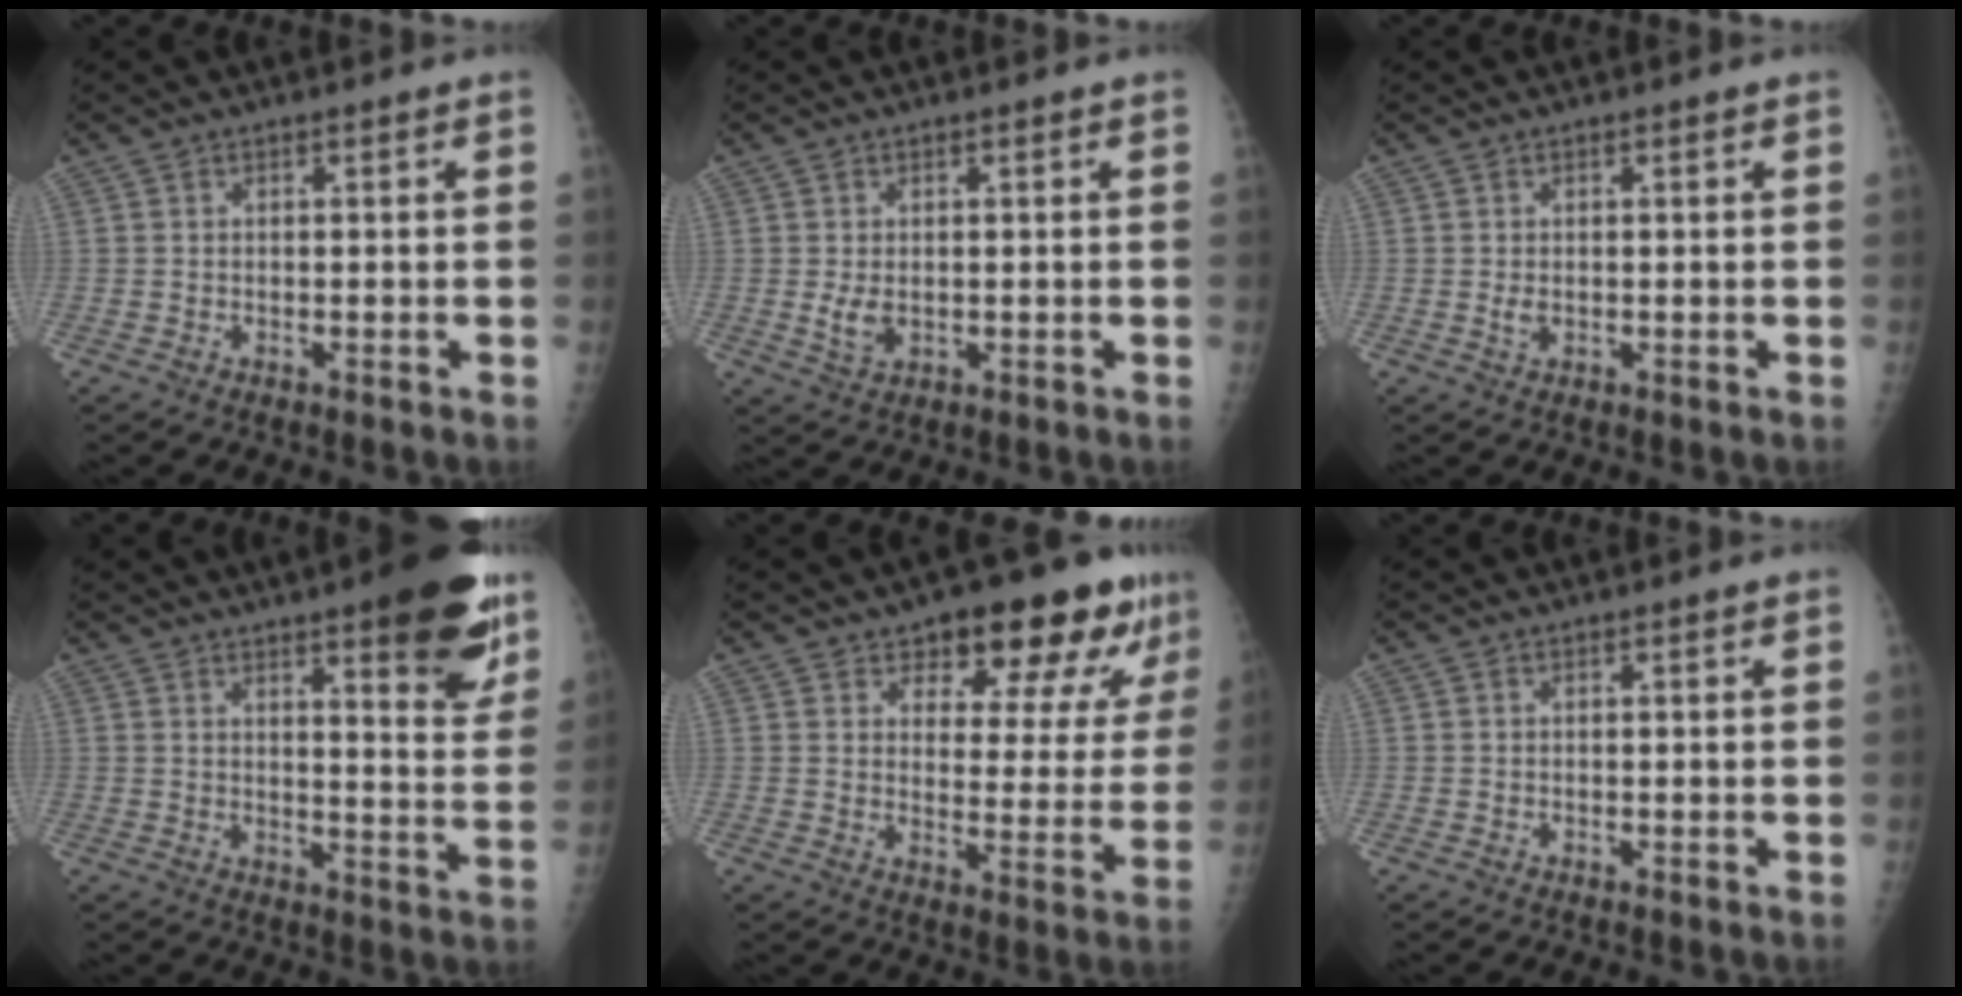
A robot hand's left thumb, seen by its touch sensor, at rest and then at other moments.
{"total": 3.1, "force": [0.3, 1.8, 2.5], "torque": [-0.041, -0.009, 0.012]}
{"total": 1.6, "force": [0.3, 0.8, 1.3], "torque": [-0.021, -0.003, 0.008]}
{"total": 15.2, "force": [9.0, 3.8, 11.6], "torque": [-0.115, -0.049, 0.119]}
{"total": 16.9, "force": [10.5, 7.6, 10.8], "torque": [-0.089, -0.036, 0.148]}
{"total": 0.0}